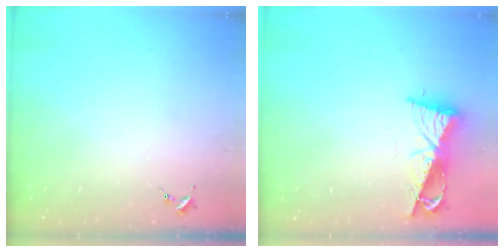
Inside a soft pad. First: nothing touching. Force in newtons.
{"total": 8.5, "press": 8.4, "slide": 1.0}